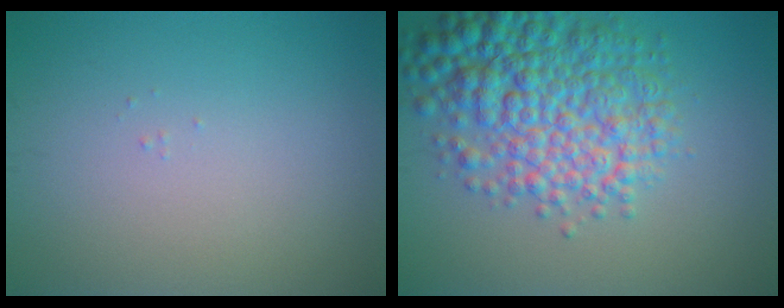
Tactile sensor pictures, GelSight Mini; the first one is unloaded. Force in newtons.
{"total": 8.2, "press": 8.2, "slide": 0.2}